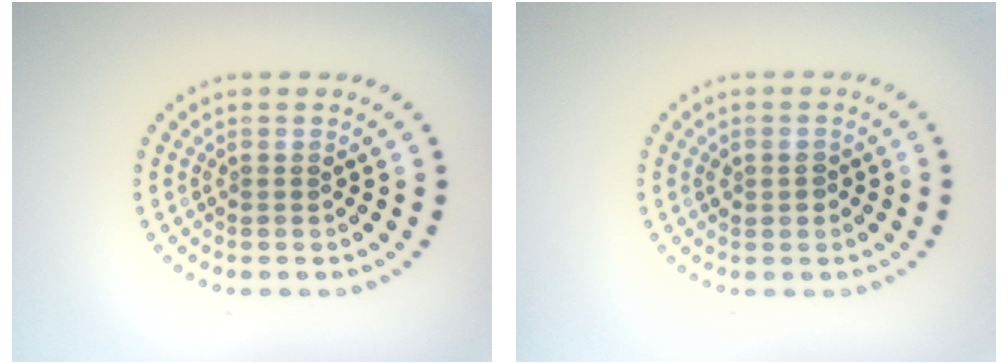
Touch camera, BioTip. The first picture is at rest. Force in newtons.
{"total": 1.3, "press": 1.2, "slide": 0.2}